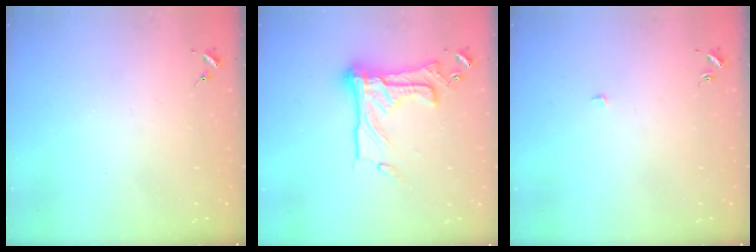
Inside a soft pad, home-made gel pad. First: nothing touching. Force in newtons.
{"total": 18.2, "press": 18.0, "slide": 2.3}
{"total": 2.3, "press": 2.3, "slide": 0.1}